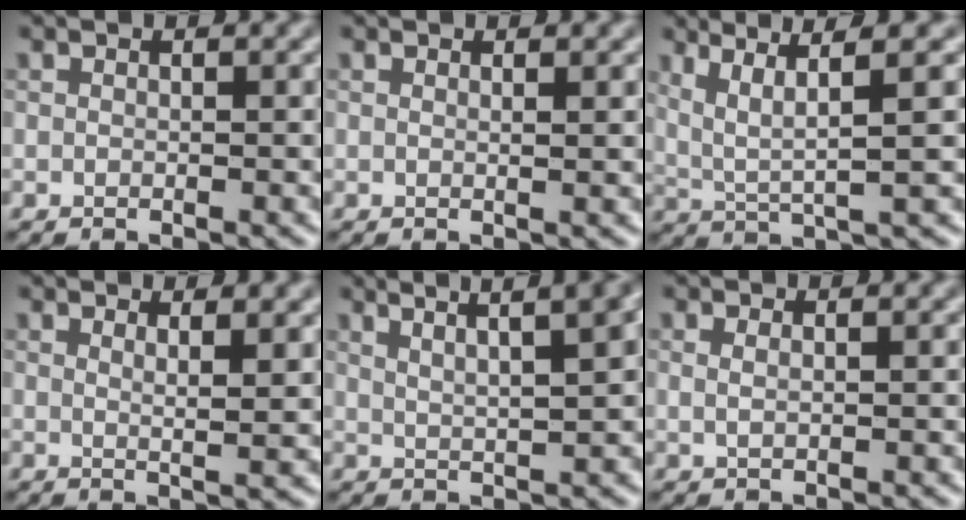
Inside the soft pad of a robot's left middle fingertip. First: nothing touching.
{"total": 1.2, "force": [0.4, 0.5, 1.0], "torque": [-0.007, 0.004, -0.002]}
{"total": 4.4, "force": [1.8, 0.5, 4.0], "torque": [-0.080, 0.007, 0.050]}
{"total": 2.9, "force": [1.3, 0.7, 2.5], "torque": [-0.028, -0.001, 0.019]}
{"total": 7.6, "force": [4.4, 2.2, 5.8], "torque": [-0.049, 0.048, 0.038]}
{"total": 0.6, "force": [0.1, 0.3, 0.6], "torque": [-0.010, -0.002, 0.002]}